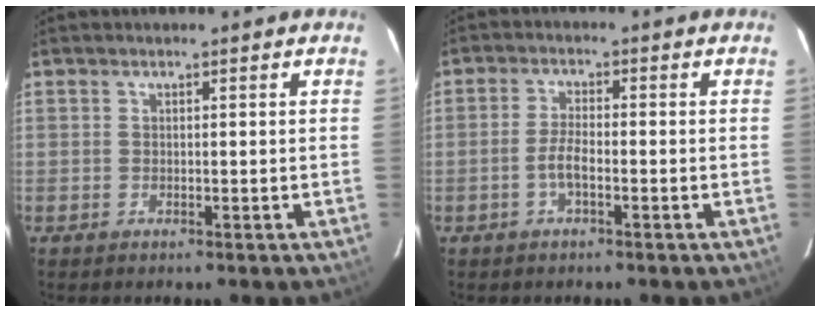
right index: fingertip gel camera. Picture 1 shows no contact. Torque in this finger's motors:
{"motor_torque": [0.23, -0.13, 0.32, 0.07]}